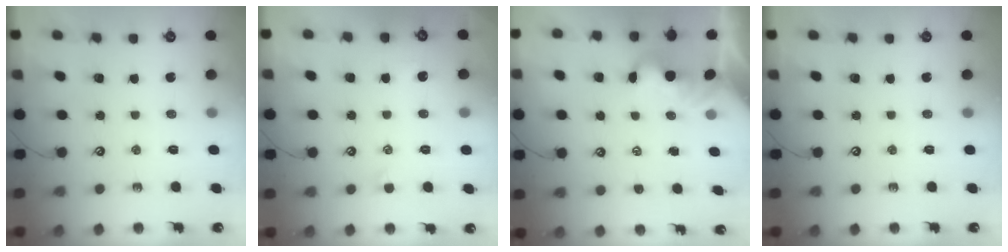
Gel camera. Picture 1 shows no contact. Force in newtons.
{"total": 0.8, "press": 0.6, "slide": 0.6}
{"total": 1.6, "press": 1.5, "slide": 0.6}
{"total": 0.0}